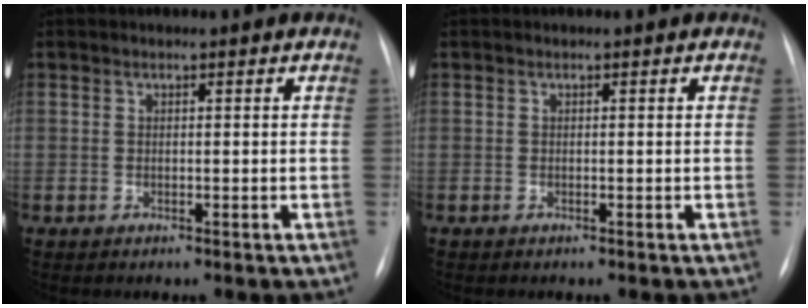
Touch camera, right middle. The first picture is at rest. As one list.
[{"total": 0.0}]